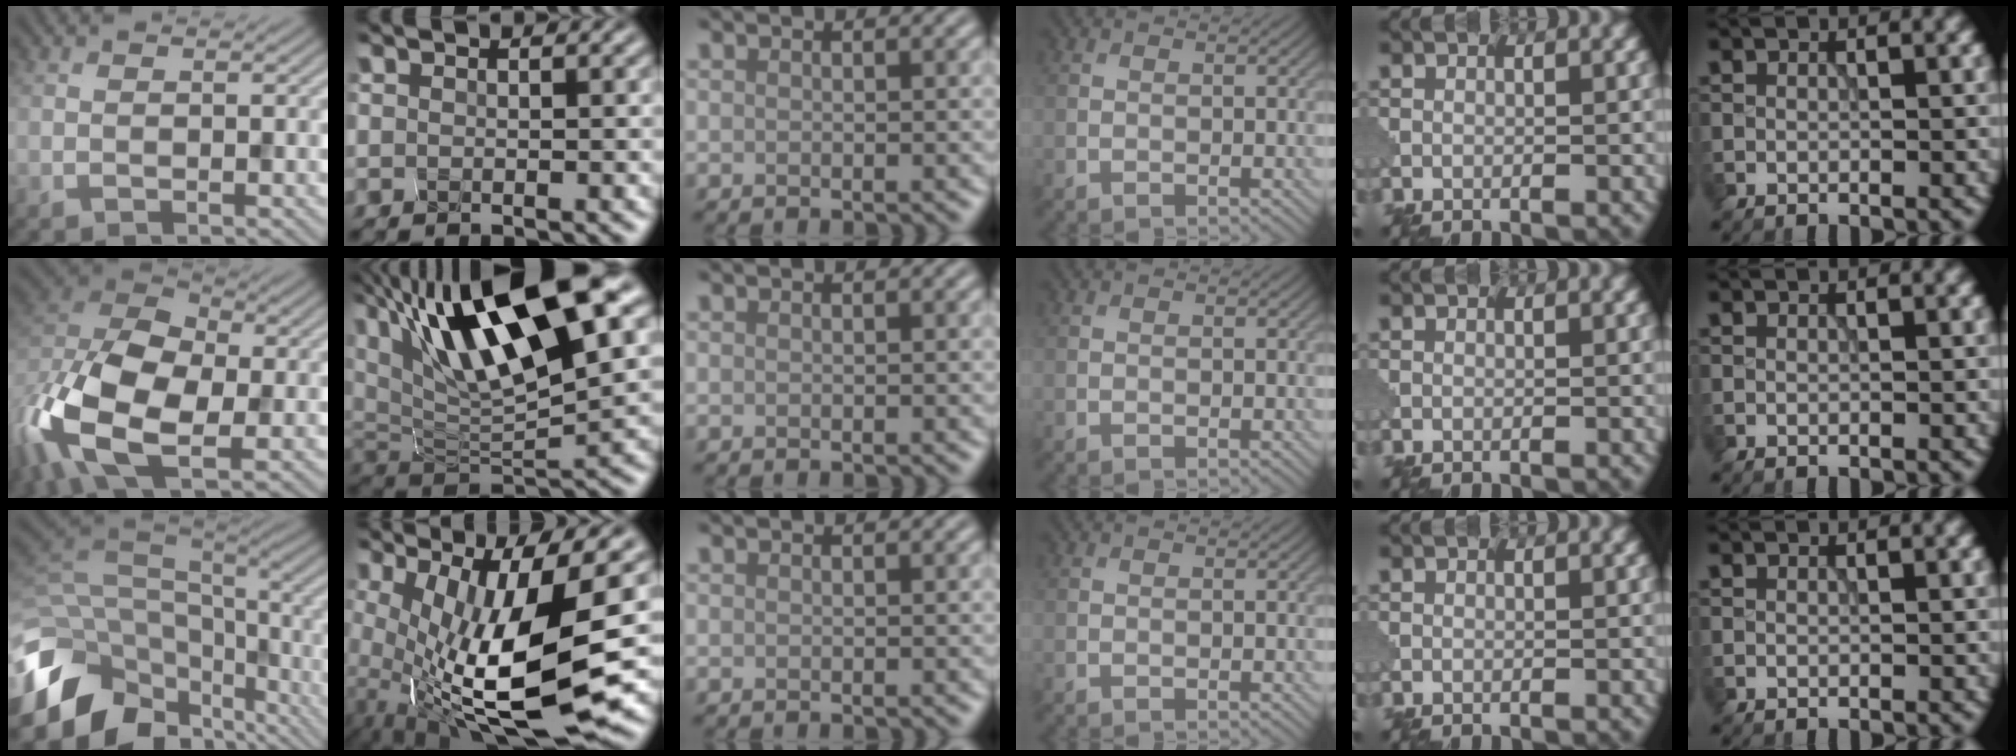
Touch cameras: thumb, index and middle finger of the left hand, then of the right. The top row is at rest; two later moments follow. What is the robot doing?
{"motion": "squeeze", "object": "hand grip exerciser"}